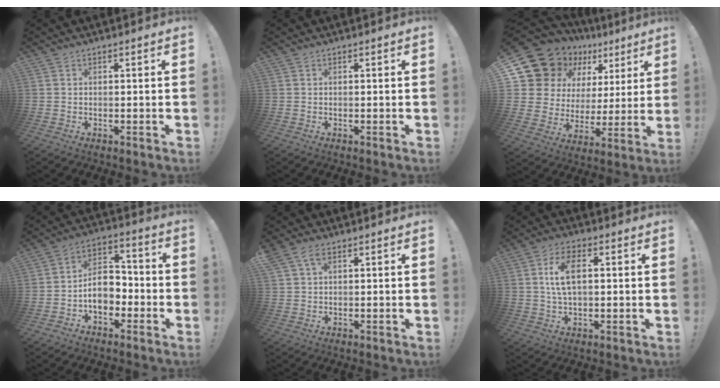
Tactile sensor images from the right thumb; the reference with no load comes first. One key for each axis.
{"total": 0.0}
{"total": 15.5, "fx": 12.0, "fy": 8.5, "fz": 5.1, "tx": -0.093, "ty": -0.094, "tz": 0.238}
{"total": 10.9, "fx": -3.2, "fy": 8.0, "fz": 6.7, "tx": -0.105, "ty": 0.021, "tz": -0.052}
{"total": 4.1, "fx": 2.0, "fy": 2.2, "fz": 2.8, "tx": -0.053, "ty": -0.001, "tz": 0.039}
{"total": 8.7, "fx": 1.5, "fy": 4.4, "fz": 7.4, "tx": -0.128, "ty": -0.002, "tz": 0.023}